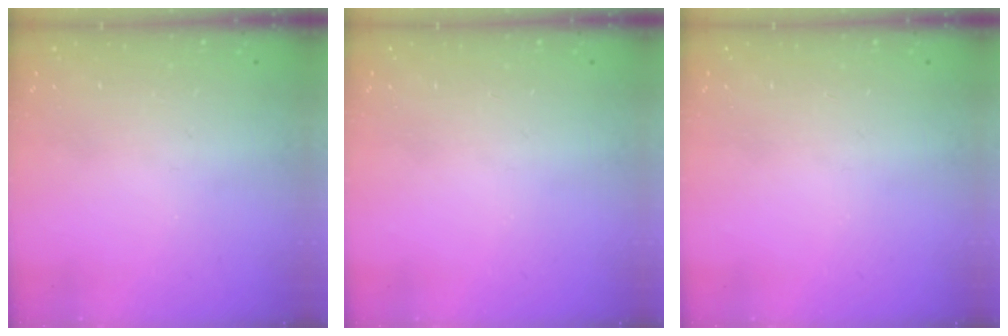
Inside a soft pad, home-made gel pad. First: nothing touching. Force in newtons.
{"total": 0.0}
{"total": 0.0}